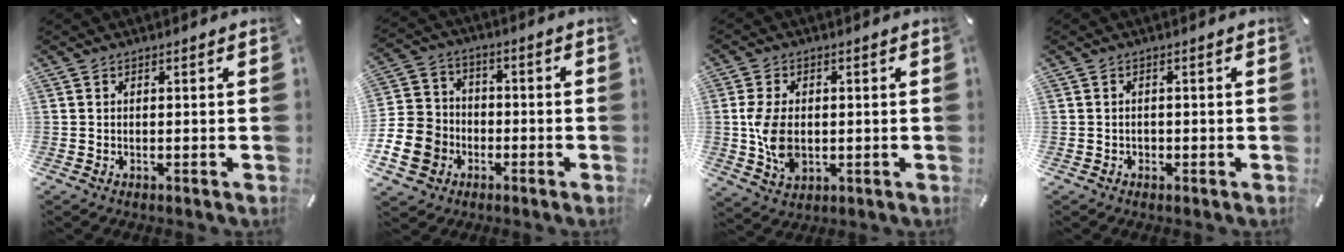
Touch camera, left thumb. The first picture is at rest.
{"total": 12.5, "force": [-4.2, 11.0, 4.2], "torque": [-0.100, 0.032, -0.073]}
{"total": 9.2, "force": [-0.3, 6.4, 6.6], "torque": [-0.156, -0.005, -0.008]}
{"total": 1.0, "force": [-0.3, 0.9, 0.4], "torque": [-0.008, 0.003, -0.009]}